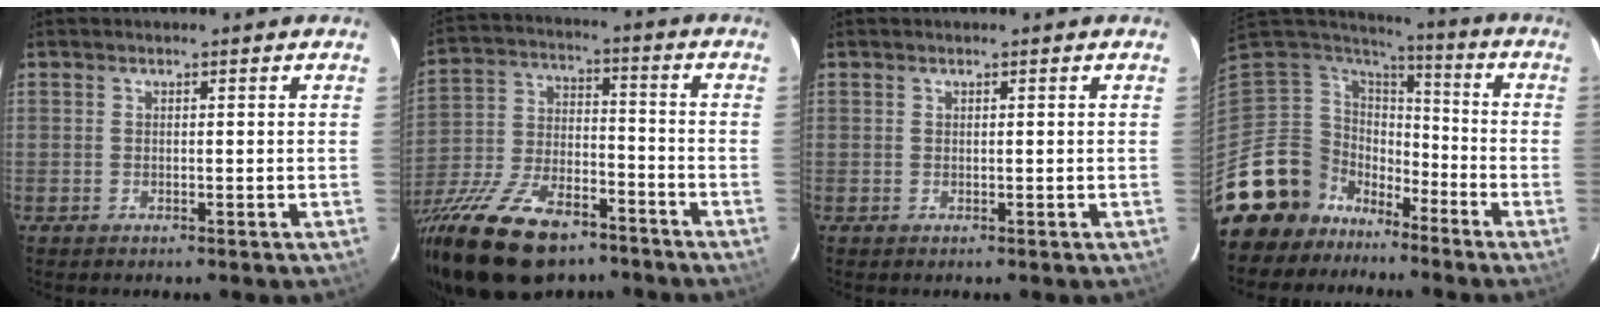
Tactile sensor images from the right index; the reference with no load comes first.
{"total": 24.2, "force": [-16.6, 10.9, 13.8], "torque": [-0.291, -0.029, -0.276]}
{"total": 0.0}
{"total": 14.7, "force": [-10.7, 10.0, 1.3], "torque": [-0.070, 0.039, -0.187]}